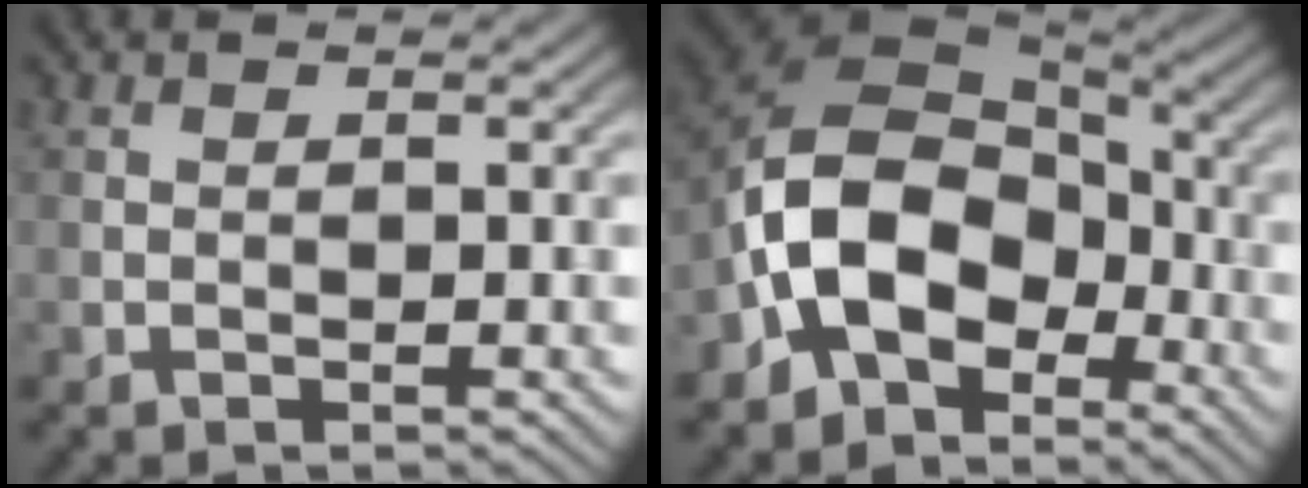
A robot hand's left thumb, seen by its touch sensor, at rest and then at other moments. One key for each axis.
{"total": 11.9, "fx": -4.3, "fy": 8.0, "fz": 7.7, "tx": -0.154, "ty": 0.002, "tz": -0.094}